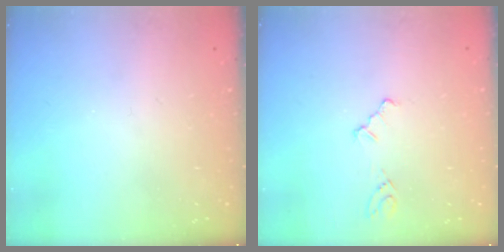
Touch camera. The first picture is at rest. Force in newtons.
{"total": 2.4, "press": 2.3, "slide": 0.4}